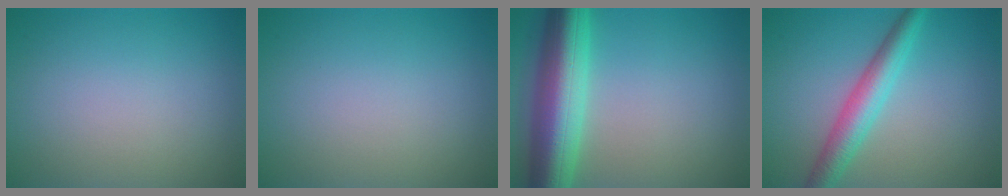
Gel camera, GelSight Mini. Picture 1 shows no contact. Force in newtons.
{"total": 0.0}
{"total": 9.1, "press": 9.1, "slide": 0.4}
{"total": 4.3, "press": 4.3, "slide": 0.0}